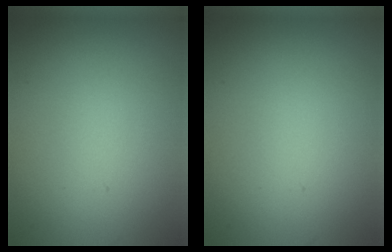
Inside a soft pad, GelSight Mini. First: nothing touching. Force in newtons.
{"total": 0.0}